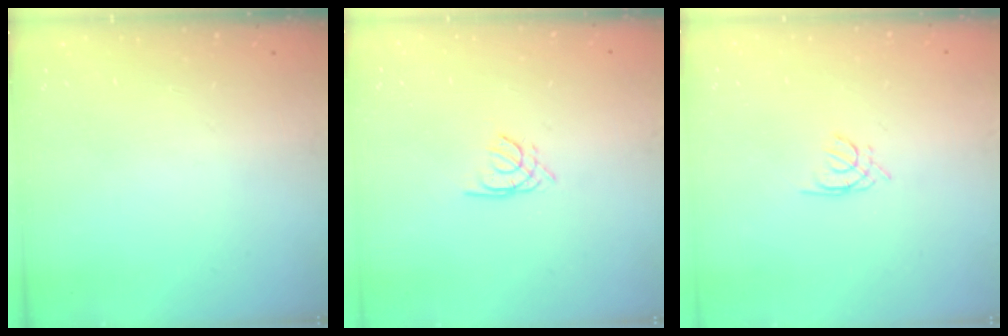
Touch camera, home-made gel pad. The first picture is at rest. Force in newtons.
{"total": 1.1, "press": 1.1, "slide": 0.3}
{"total": 1.3, "press": 1.2, "slide": 0.4}